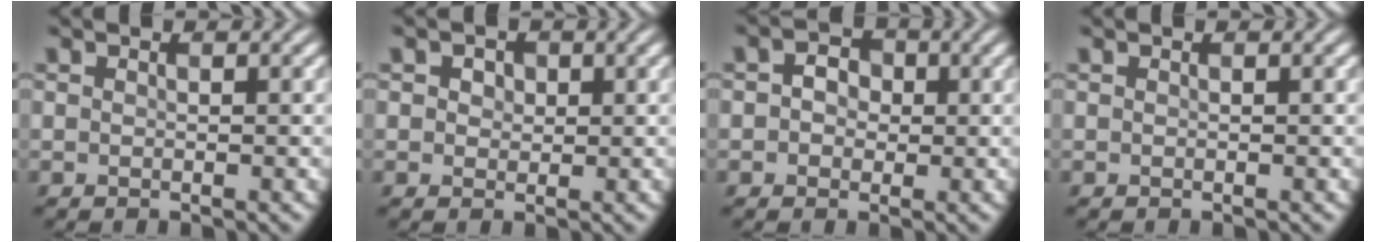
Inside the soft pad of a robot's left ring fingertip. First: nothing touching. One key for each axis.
{"total": 1.8, "fx": 0.8, "fy": 1.4, "fz": 0.9, "tx": -0.010, "ty": 0.007, "tz": 0.002}
{"total": 2.3, "fx": 0.2, "fy": 2.0, "fz": 1.2, "tx": -0.011, "ty": 0.003, "tz": -0.007}
{"total": 0.0}